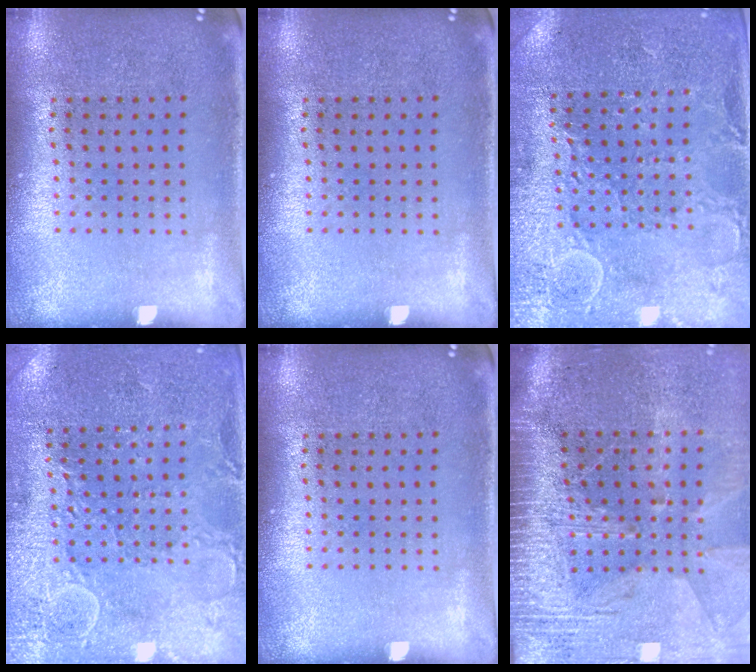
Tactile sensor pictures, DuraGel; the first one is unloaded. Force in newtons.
{"total": 0.0}
{"total": 2.9, "press": 2.9, "slide": 0.4}
{"total": 2.8, "press": 2.8, "slide": 0.5}
{"total": 0.0}
{"total": 3.8, "press": 3.3, "slide": 1.9}